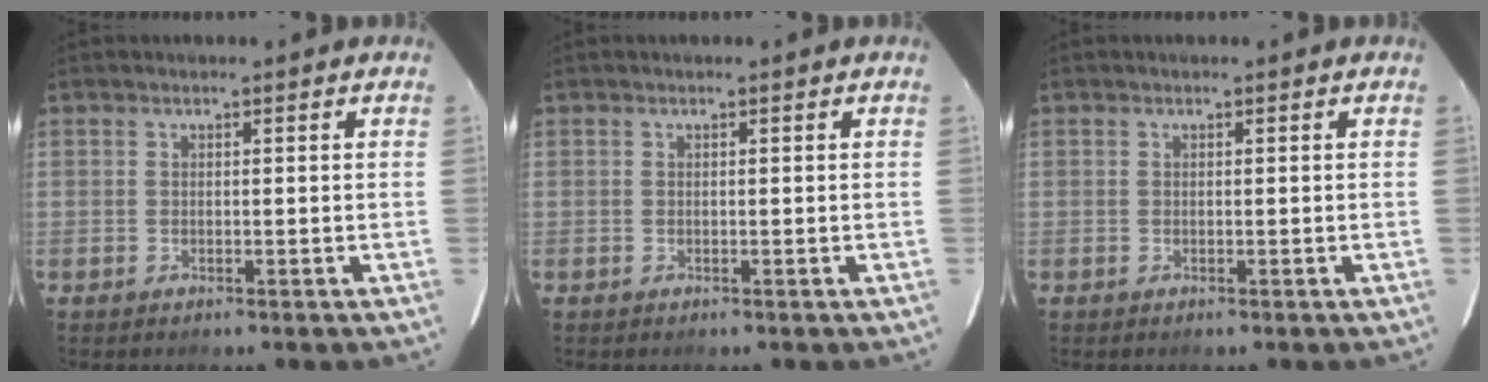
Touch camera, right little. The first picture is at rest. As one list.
[{"total": 0.0}, {"total": 0.0}]